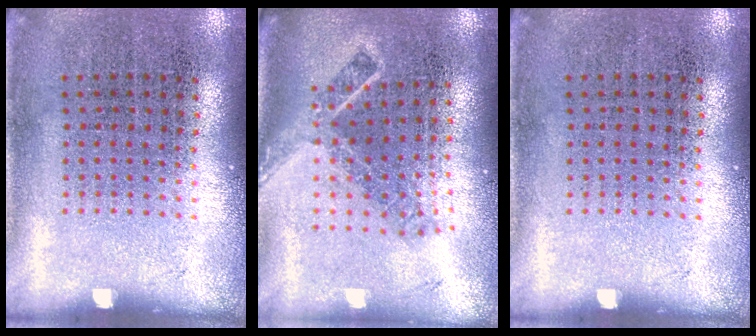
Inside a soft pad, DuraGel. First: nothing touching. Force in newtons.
{"total": 1.9, "press": 1.4, "slide": 1.4}
{"total": 0.0}